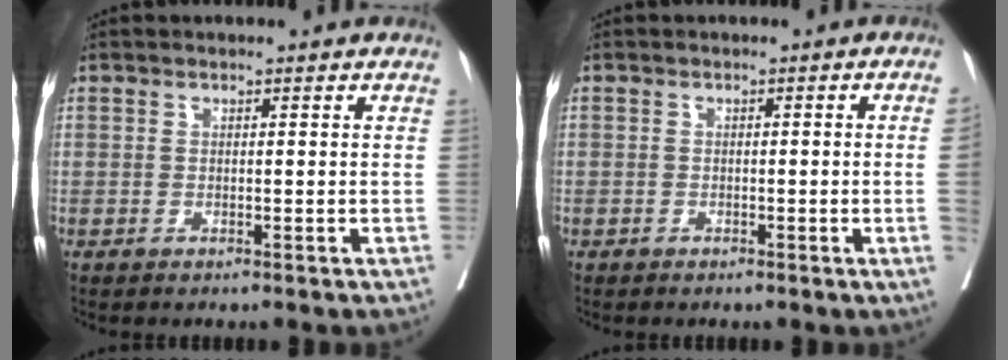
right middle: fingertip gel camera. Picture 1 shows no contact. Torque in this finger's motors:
{"motor_torque": [0.24, -0.47, -0.60, -0.21]}